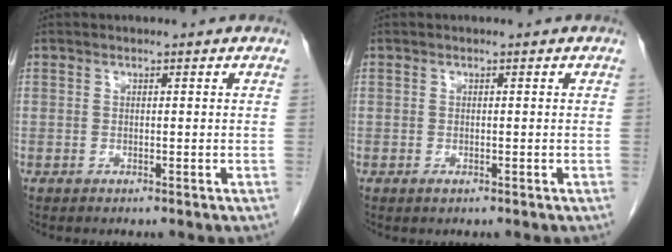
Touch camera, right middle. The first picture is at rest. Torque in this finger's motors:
{"motor_torque": [0.37, -0.33, -0.02, 0.00]}